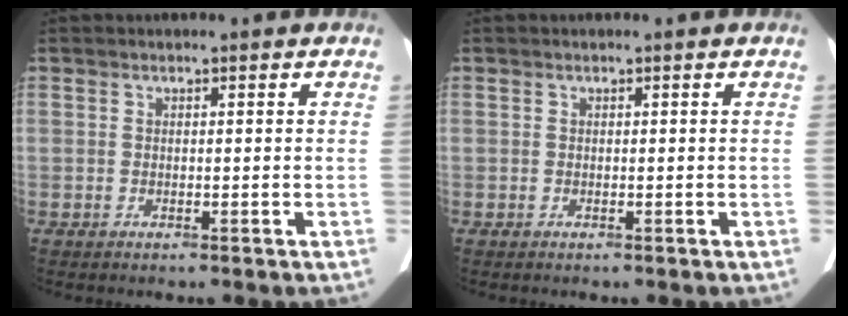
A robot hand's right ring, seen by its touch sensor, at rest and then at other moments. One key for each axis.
{"total": 0.0}